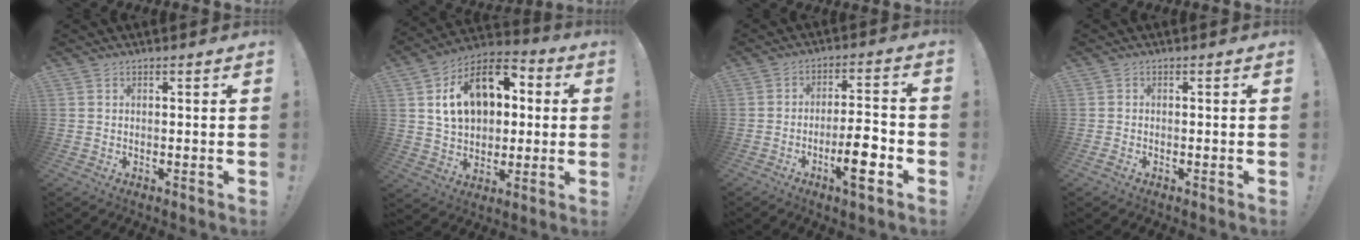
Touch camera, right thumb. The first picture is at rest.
{"total": 18.5, "force": [5.3, 12.9, 12.1], "torque": [-0.191, -0.003, 0.099]}
{"total": 10.8, "force": [-4.4, 2.7, 9.5], "torque": [-0.135, 0.016, -0.076]}
{"total": 0.8, "force": [-0.5, 0.5, 0.4], "torque": [-0.005, 0.004, -0.008]}